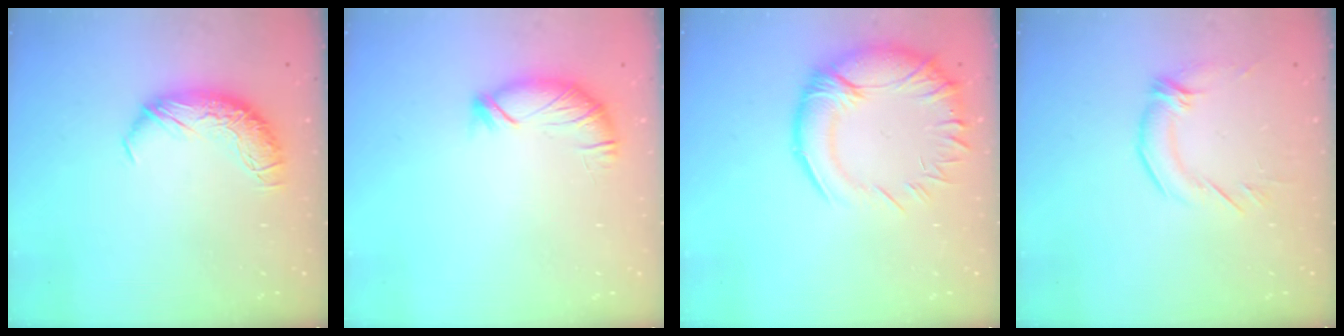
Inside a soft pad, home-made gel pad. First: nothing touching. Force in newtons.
{"total": 4.0, "press": 3.9, "slide": 0.8}
{"total": 7.5, "press": 6.3, "slide": 4.0}
{"total": 2.3, "press": 0.8, "slide": 2.1}